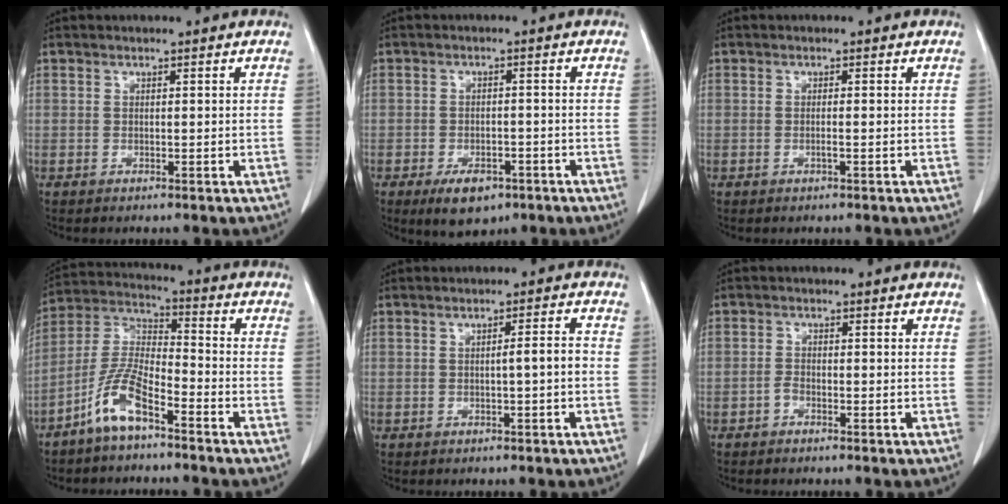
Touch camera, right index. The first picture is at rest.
{"total": 5.8, "force": [-3.6, 3.0, 3.4], "torque": [-0.056, -0.001, -0.049]}
{"total": 0.7, "force": [-0.3, -0.2, 0.7], "torque": [-0.013, -0.001, -0.004]}
{"total": 9.0, "force": [-5.7, 2.0, 6.6], "torque": [-0.149, -0.002, -0.118]}
{"total": 2.3, "force": [-0.5, 0.0, 2.3], "torque": [-0.032, 0.003, -0.008]}
{"total": 1.0, "force": [-0.7, 0.3, 0.6], "torque": [-0.009, 0.003, -0.012]}